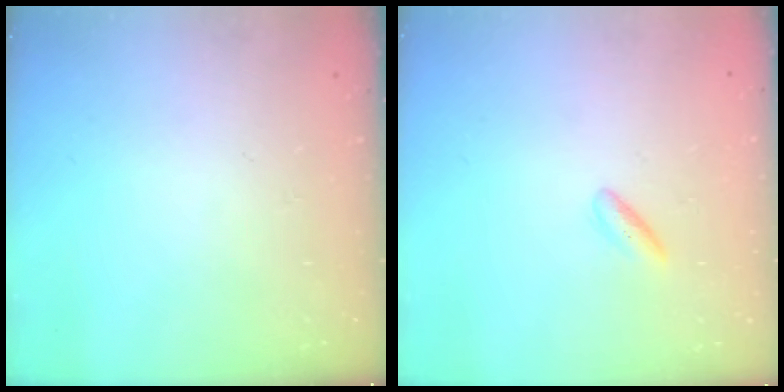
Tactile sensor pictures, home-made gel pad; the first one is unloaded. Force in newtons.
{"total": 2.6, "press": 2.4, "slide": 1.0}